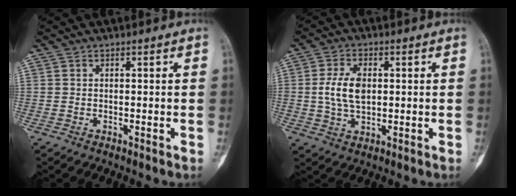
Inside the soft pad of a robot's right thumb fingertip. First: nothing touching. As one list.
[{"total": 7.4, "force": [0.6, 4.4, 5.9], "torque": [-0.113, 0.002, 0.012]}]